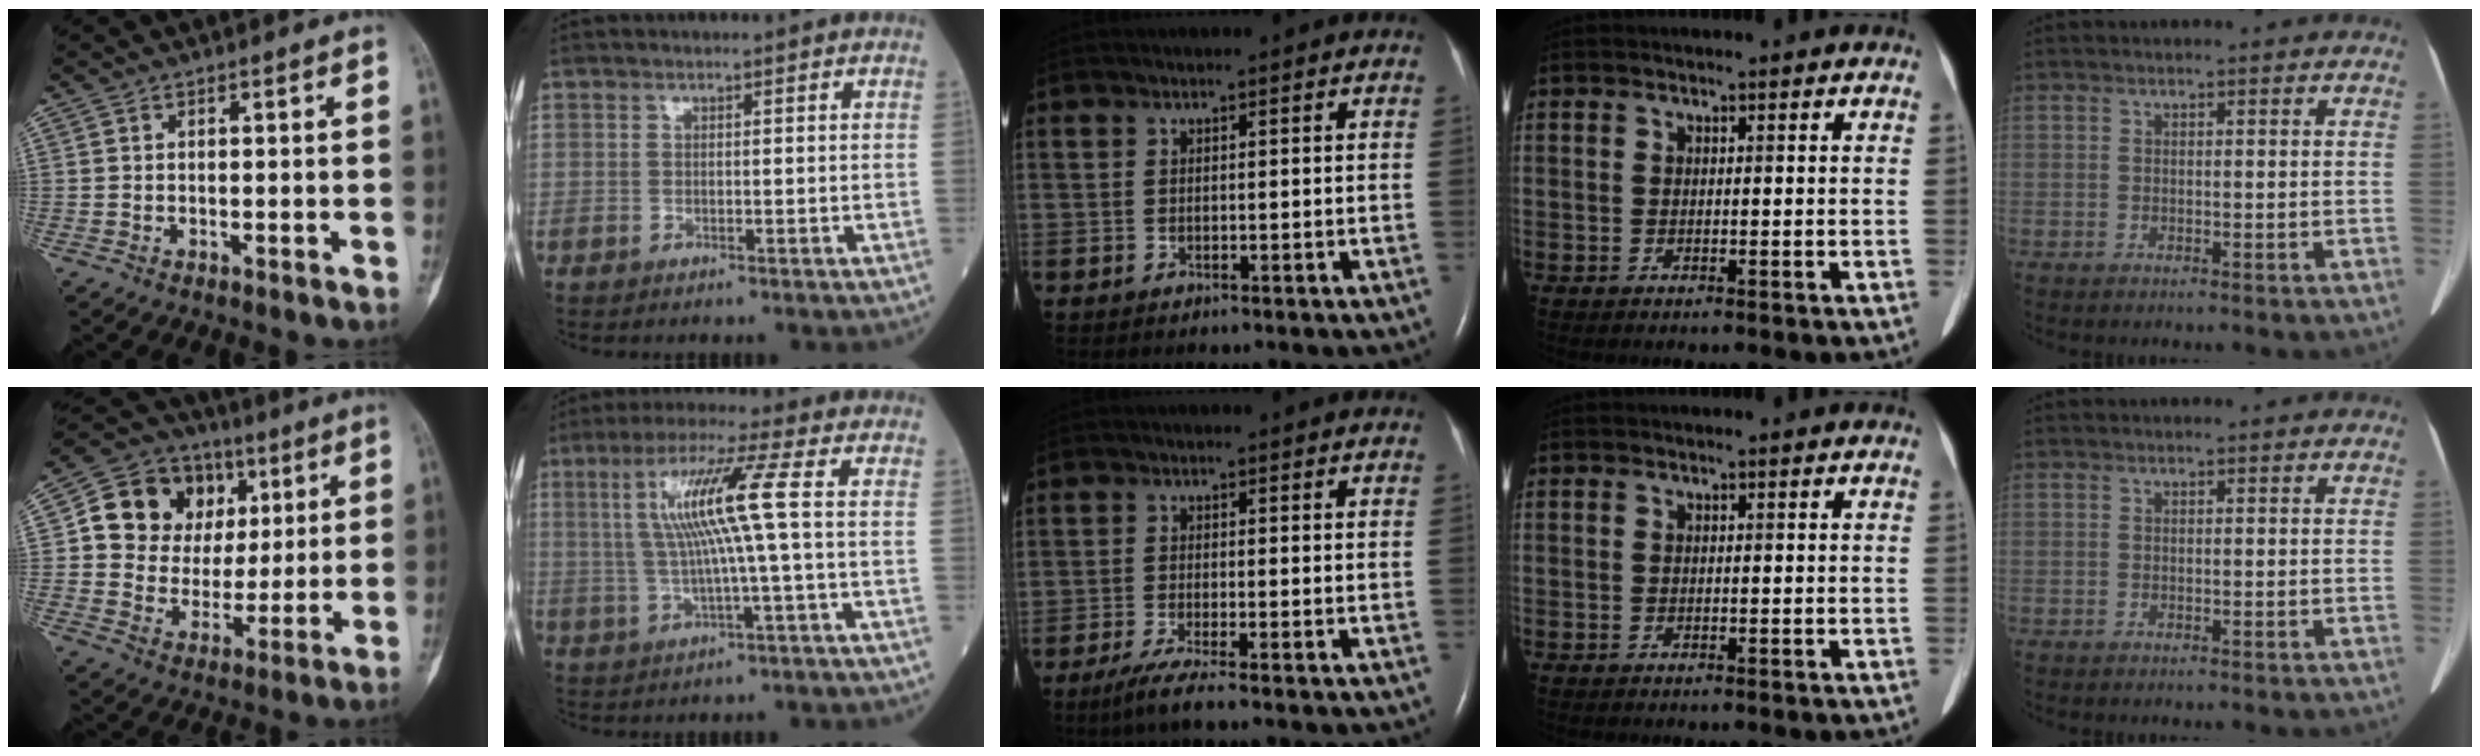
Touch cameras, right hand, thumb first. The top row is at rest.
{"thumb": {"total": 16.6, "force": [4.7, 14.0, 7.6], "torque": [-0.085, 0.014, 0.086]}, "index": {"total": 10.1, "force": [1.4, -1.0, 10.0], "torque": [-0.195, 0.013, 0.027]}, "middle": {"total": 3.7, "force": [-2.6, -0.4, 2.6], "torque": [-0.056, -0.012, -0.052]}}